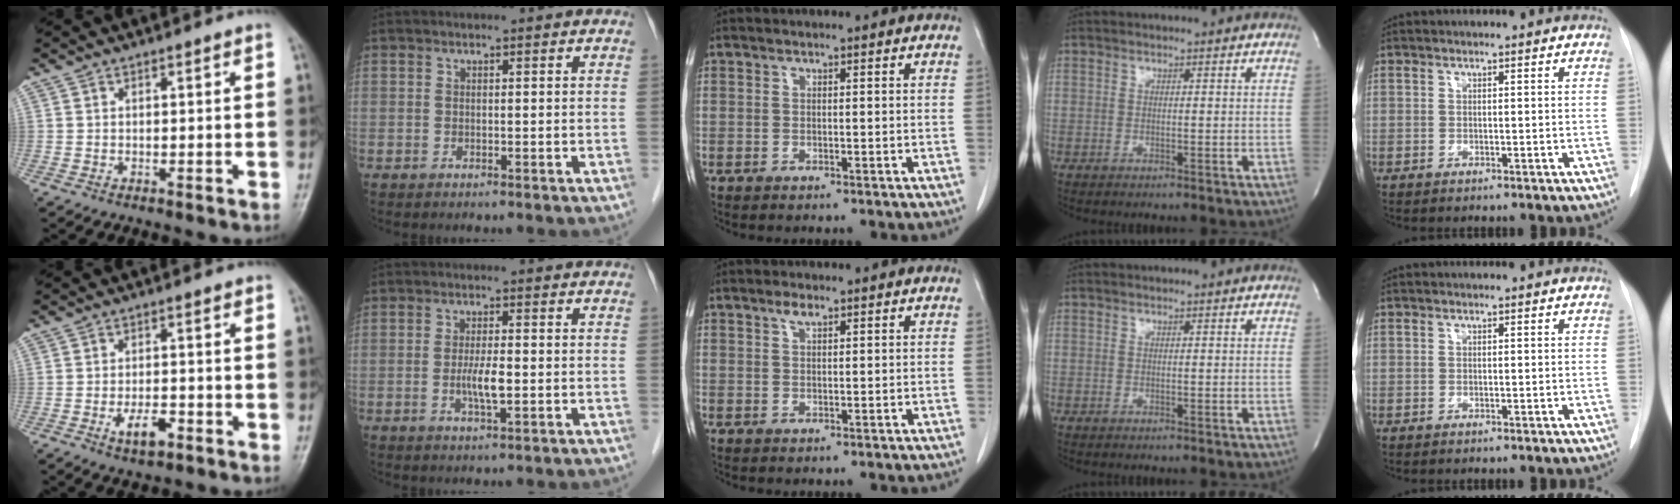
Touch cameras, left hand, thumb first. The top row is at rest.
{"thumb": {"total": 4.8, "force": [-2.4, 2.2, 3.6], "torque": [-0.058, 0.007, -0.036]}, "index": {"total": 3.8, "force": [-0.8, 0.6, 3.7], "torque": [-0.075, -0.006, -0.014]}, "middle": {"total": 1.4, "force": [0.9, 0.4, 0.9], "torque": [-0.022, 0.000, 0.018]}}